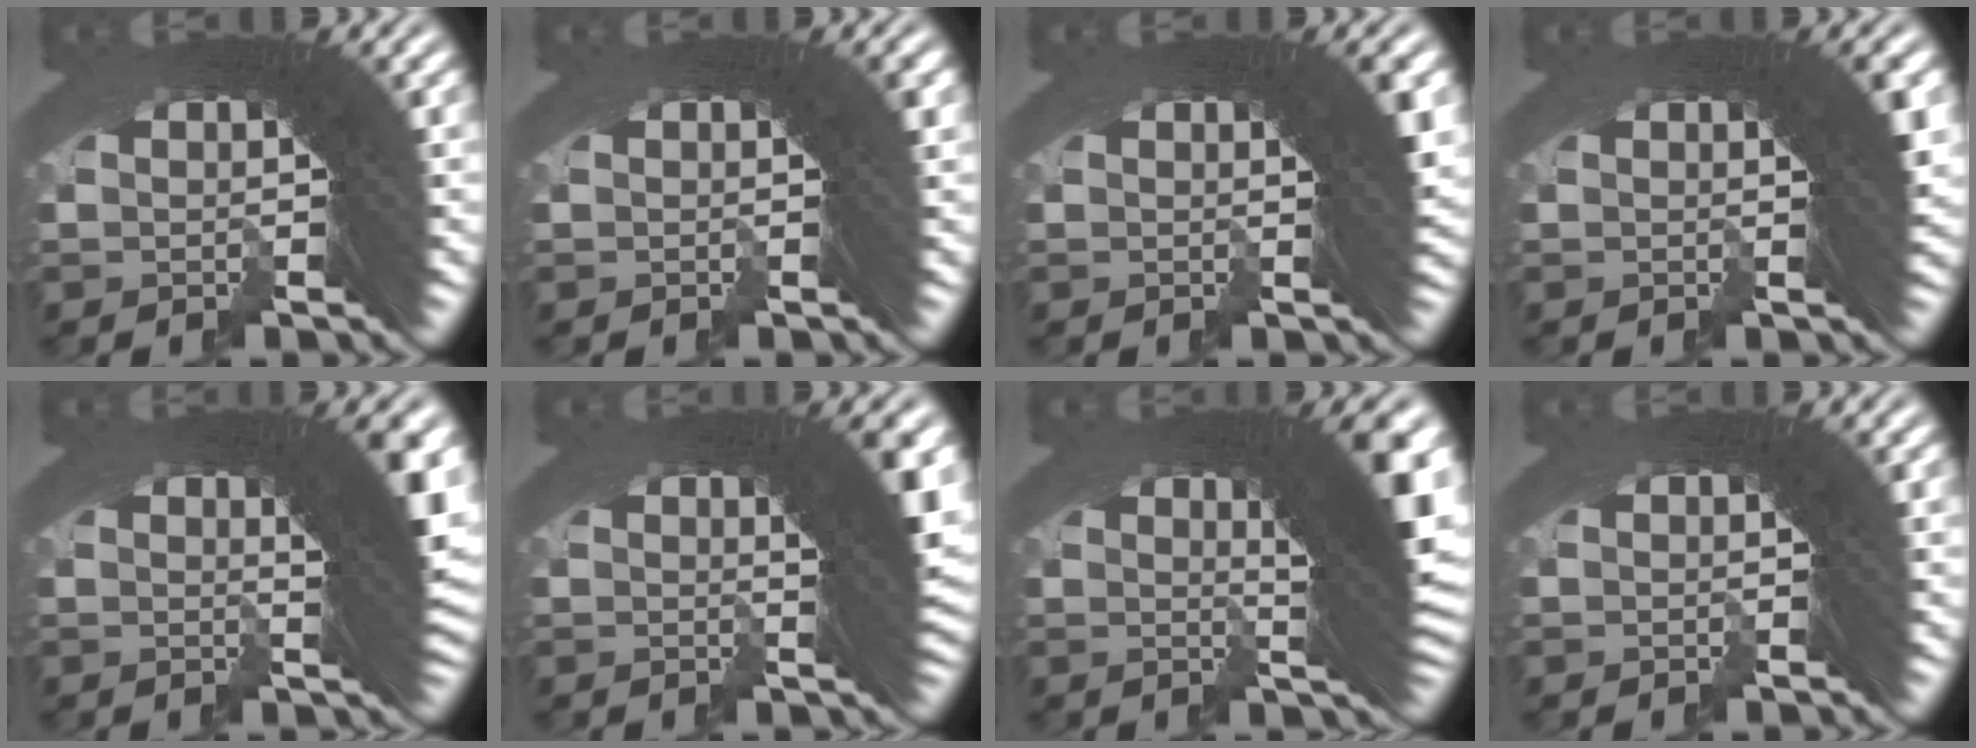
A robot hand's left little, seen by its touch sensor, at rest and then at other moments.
{"total": 0.7, "force": [0.2, 0.1, 0.7], "torque": [-0.007, 0.005, 0.000]}
{"total": 3.0, "force": [1.0, 0.2, 2.8], "torque": [-0.031, 0.004, 0.013]}
{"total": 2.7, "force": [0.9, 0.2, 2.5], "torque": [-0.029, 0.004, 0.012]}
{"total": 5.5, "force": [1.6, 0.9, 5.1], "torque": [-0.058, 0.007, 0.021]}
{"total": 4.9, "force": [1.5, 0.7, 4.6], "torque": [-0.048, 0.006, 0.019]}
{"total": 8.0, "force": [2.1, 1.7, 7.5], "torque": [-0.085, 0.013, 0.026]}
{"total": 0.0}